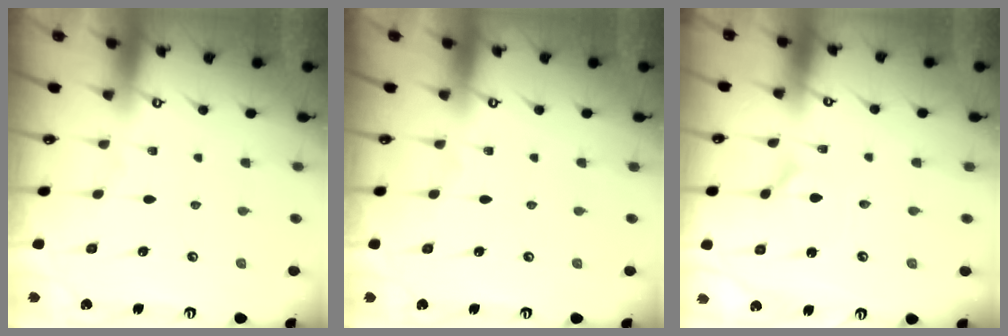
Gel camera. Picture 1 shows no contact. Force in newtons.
{"total": 0.0}
{"total": 2.9, "press": 2.8, "slide": 0.4}